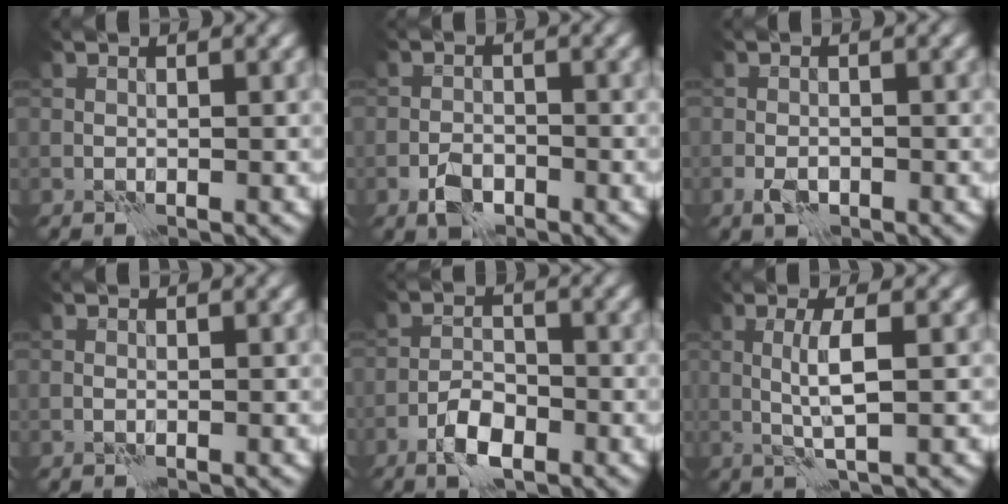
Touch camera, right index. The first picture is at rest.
{"total": 2.7, "force": [-1.7, 1.4, 1.5], "torque": [-0.025, 0.003, -0.035]}
{"total": 1.6, "force": [-0.8, 0.8, 1.1], "torque": [-0.022, -0.001, -0.017]}
{"total": 0.0}
{"total": 3.5, "force": [-2.2, 1.4, 2.3], "torque": [-0.039, 0.006, -0.045]}
{"total": 2.9, "force": [0.3, 0.4, 2.8], "torque": [-0.058, 0.005, 0.007]}